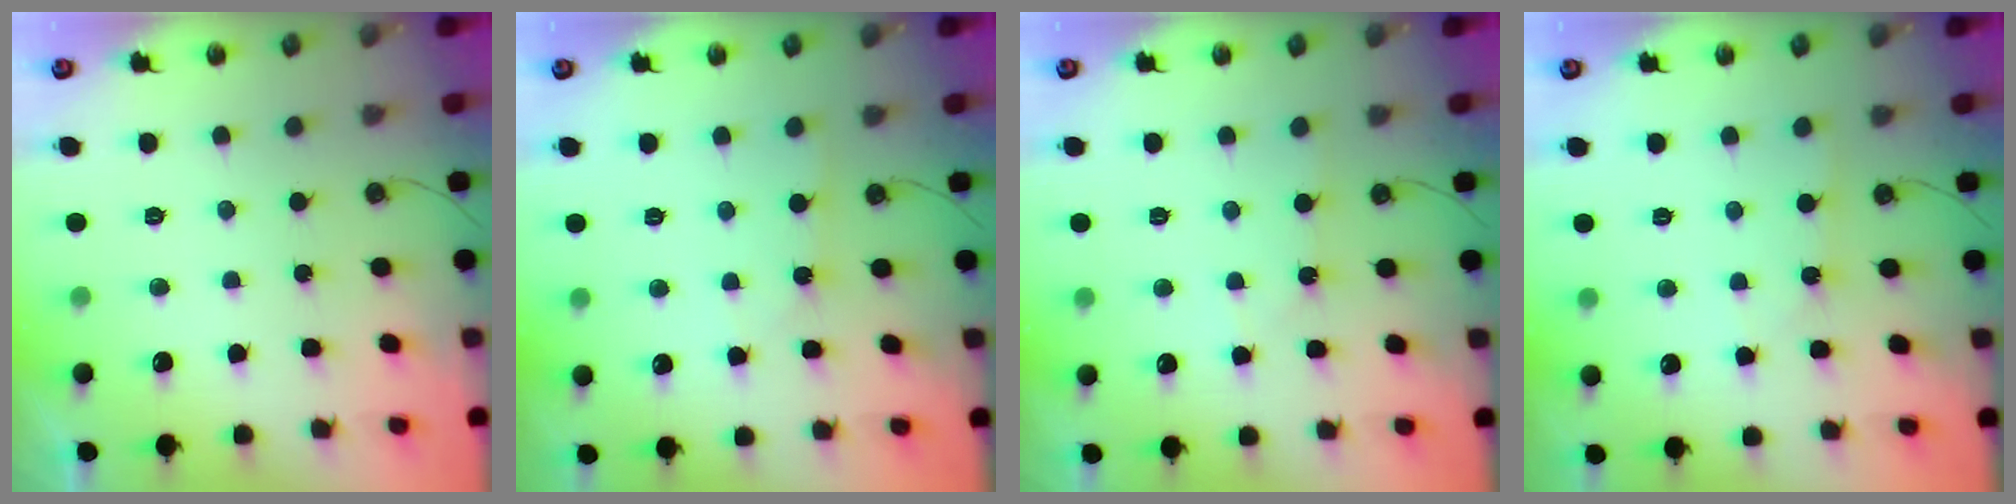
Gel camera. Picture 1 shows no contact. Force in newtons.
{"total": 2.4, "press": 2.3, "slide": 0.4}
{"total": 3.0, "press": 2.9, "slide": 0.4}
{"total": 2.4, "press": 2.3, "slide": 0.4}